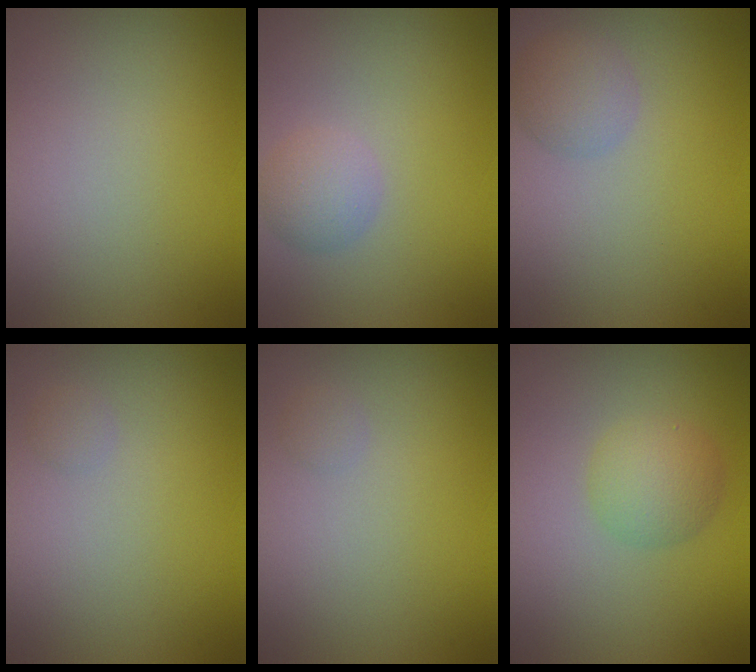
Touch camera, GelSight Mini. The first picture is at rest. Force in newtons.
{"total": 2.1, "press": 2.1, "slide": 0.1}
{"total": 2.4, "press": 2.4, "slide": 0.0}
{"total": 0.6, "press": 0.6, "slide": 0.0}
{"total": 0.6, "press": 0.6, "slide": 0.0}
{"total": 2.8, "press": 2.8, "slide": 0.1}